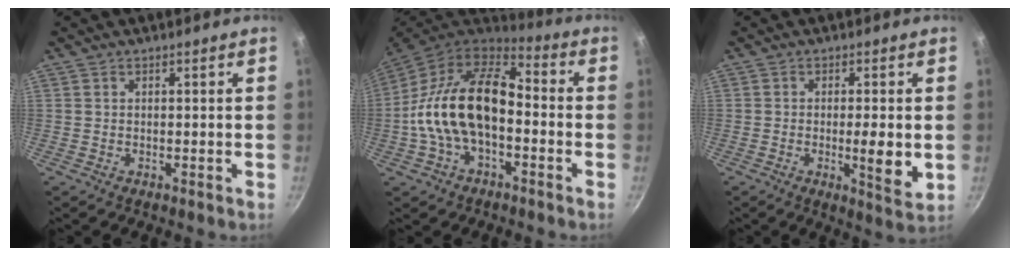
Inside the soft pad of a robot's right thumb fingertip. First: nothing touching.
{"total": 19.0, "force": [-2.5, 11.1, 15.2], "torque": [-0.257, 0.045, -0.058]}
{"total": 6.6, "force": [-0.9, 1.5, 6.4], "torque": [-0.099, -0.011, -0.012]}